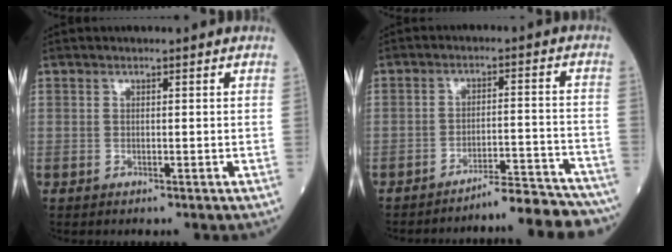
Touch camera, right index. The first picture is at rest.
{"total": 12.7, "force": [-12.5, -0.4, 2.6], "torque": [-0.002, 0.018, -0.162]}